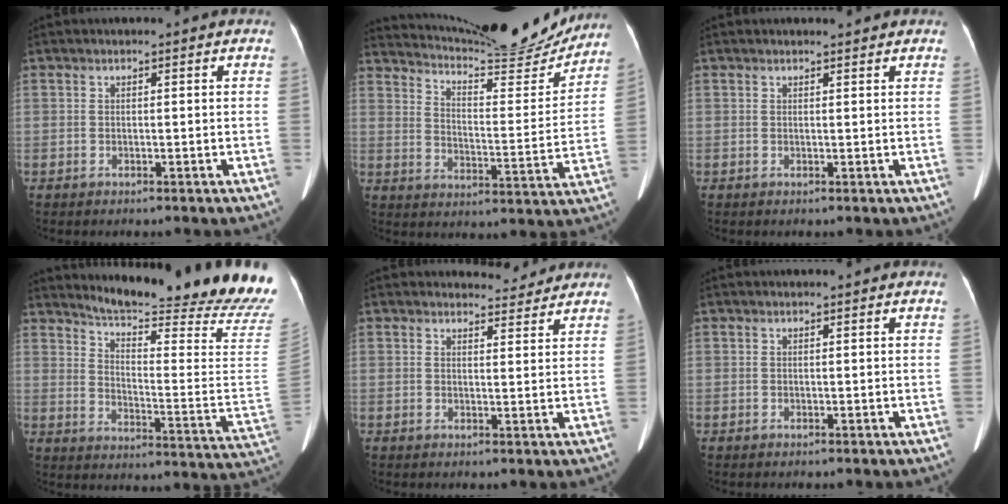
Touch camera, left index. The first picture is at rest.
{"total": 20.2, "force": [19.1, 2.0, 6.2], "torque": [-0.101, -0.046, 0.257]}
{"total": 1.5, "force": [1.4, 0.1, 0.4], "torque": [-0.008, 0.003, 0.021]}
{"total": 24.7, "force": [22.8, -1.6, 9.5], "torque": [-0.147, -0.150, 0.283]}
{"total": 3.6, "force": [3.4, 0.9, -0.2], "torque": [0.002, -0.006, 0.040]}
{"total": 0.0}